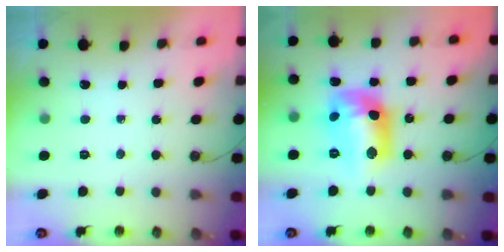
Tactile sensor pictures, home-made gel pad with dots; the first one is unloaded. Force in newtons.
{"total": 14.4, "press": 14.4, "slide": 1.1}